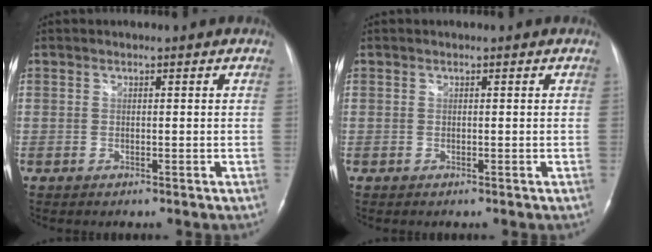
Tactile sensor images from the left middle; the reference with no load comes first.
{"total": 0.0}